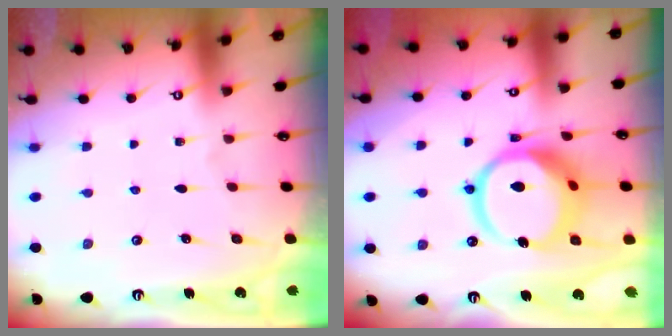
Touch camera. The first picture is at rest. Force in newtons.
{"total": 16.6, "press": 16.5, "slide": 1.9}